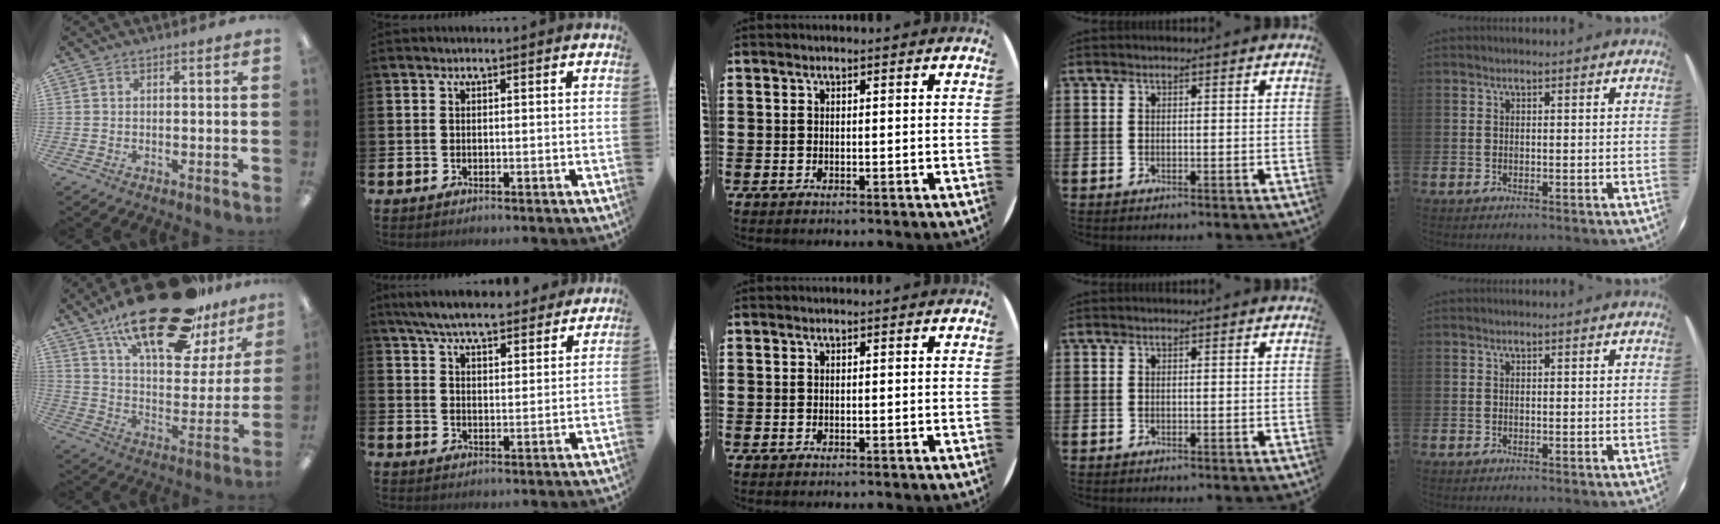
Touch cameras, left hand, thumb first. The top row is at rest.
{"thumb": {"total": 26.9, "force": [19.0, 9.9, 16.3], "torque": [-0.255, -0.109, 0.315]}, "index": {"total": 7.2, "force": [6.8, 1.2, 2.0], "torque": [-0.055, -0.034, 0.121]}}